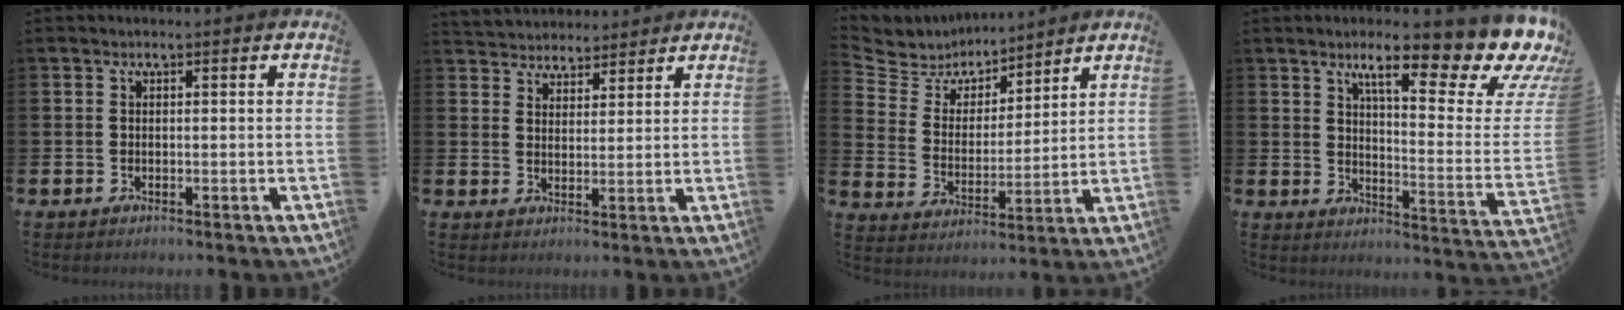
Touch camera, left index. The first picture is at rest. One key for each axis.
{"total": 4.0, "fx": 3.8, "fy": 1.1, "fz": -0.7, "tx": -0.010, "ty": -0.016, "tz": 0.072}
{"total": 6.0, "fx": 5.5, "fy": 2.3, "fz": 0.0, "tx": -0.037, "ty": -0.046, "tz": 0.094}
{"total": 11.2, "fx": 8.1, "fy": 2.5, "fz": 7.3, "tx": -0.114, "ty": -0.069, "tz": 0.122}